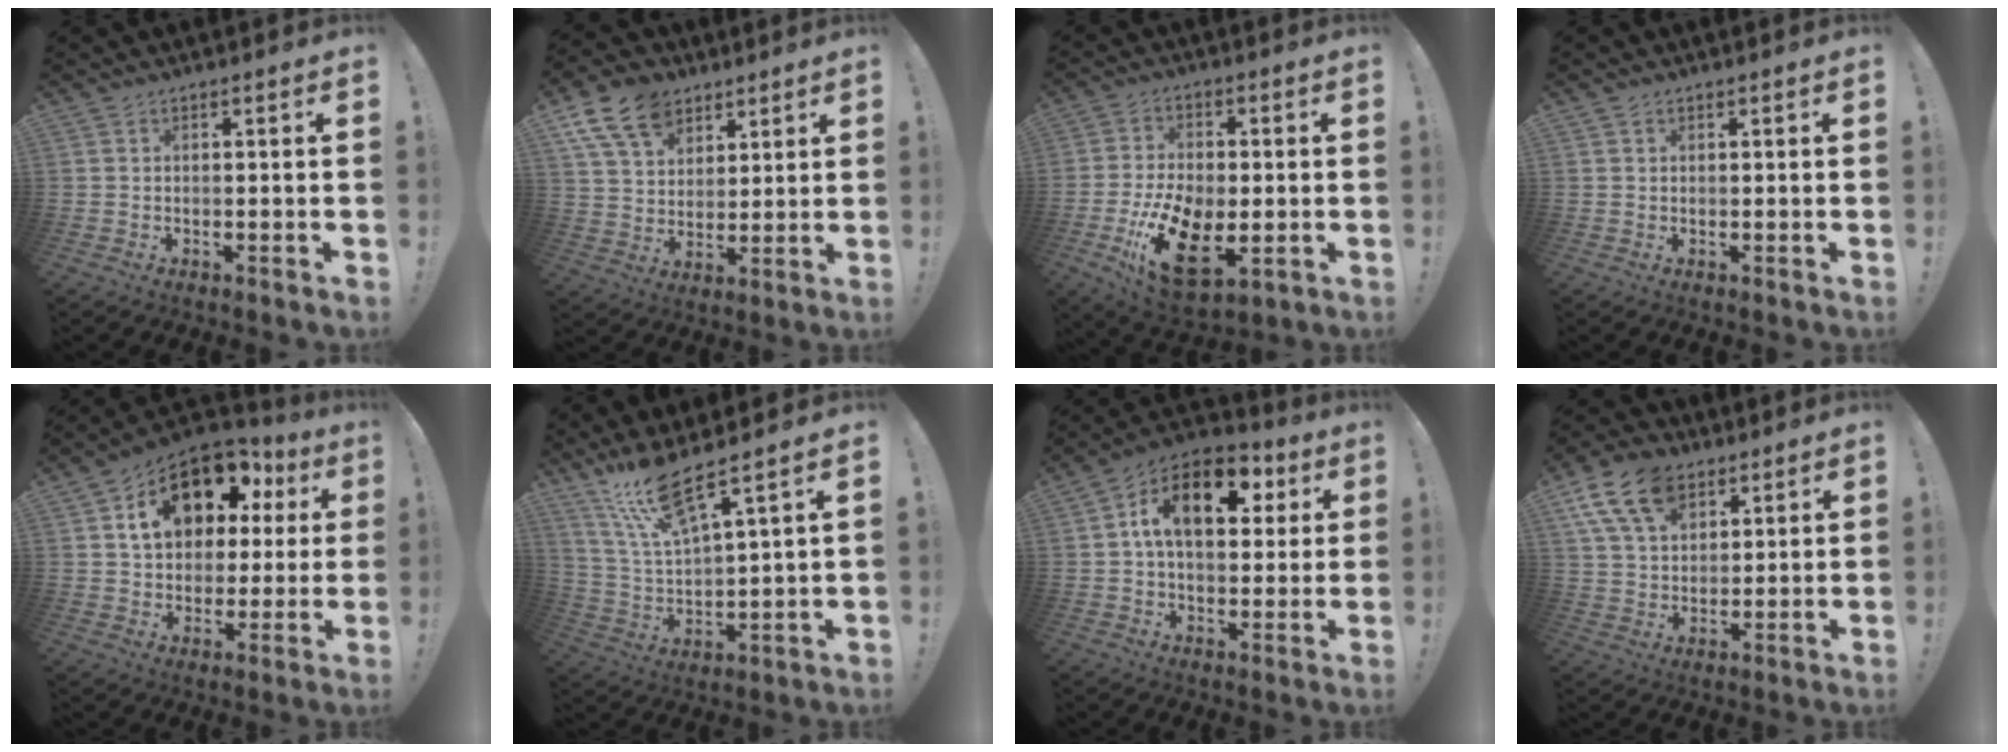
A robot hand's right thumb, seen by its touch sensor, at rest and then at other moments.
{"total": 15.1, "force": [8.6, 10.3, 7.0], "torque": [-0.116, -0.043, 0.165]}
{"total": 17.4, "force": [-5.3, 10.0, 13.2], "torque": [-0.252, 0.022, -0.082]}
{"total": 0.7, "force": [0.4, 0.5, 0.0], "torque": [0.007, -0.002, 0.007]}
{"total": 17.3, "force": [7.7, 11.1, 10.8], "torque": [-0.167, -0.032, 0.143]}
{"total": 13.9, "force": [10.3, 2.5, 9.0], "torque": [-0.182, -0.050, 0.175]}
{"total": 16.4, "force": [4.8, 9.6, 12.3], "torque": [-0.193, -0.005, 0.079]}
{"total": 15.4, "force": [8.4, 9.9, 8.3], "torque": [-0.151, -0.035, 0.156]}